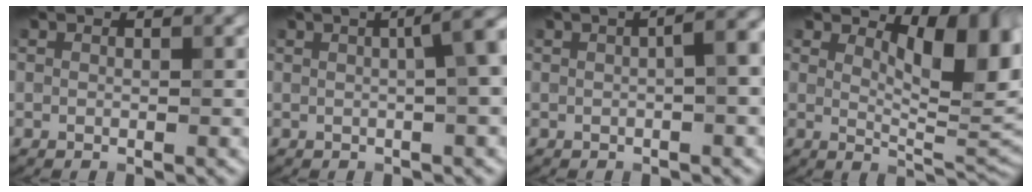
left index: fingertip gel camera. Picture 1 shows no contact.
{"total": 8.4, "force": [1.4, 4.0, 7.3], "torque": [-0.032, 0.044, -0.005]}
{"total": 4.3, "force": [0.2, 1.5, 4.0], "torque": [-0.037, 0.017, 0.001]}
{"total": 7.0, "force": [2.9, 2.9, 5.6], "torque": [-0.083, -0.015, 0.044]}